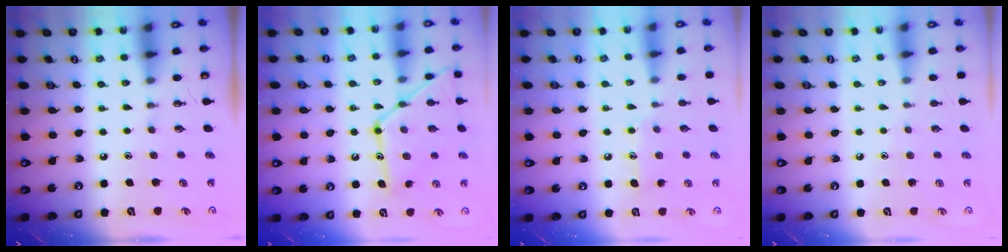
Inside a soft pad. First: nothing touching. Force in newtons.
{"total": 16.5, "press": 16.5, "slide": 1.3}
{"total": 8.2, "press": 8.1, "slide": 0.7}
{"total": 3.3, "press": 3.3, "slide": 0.3}